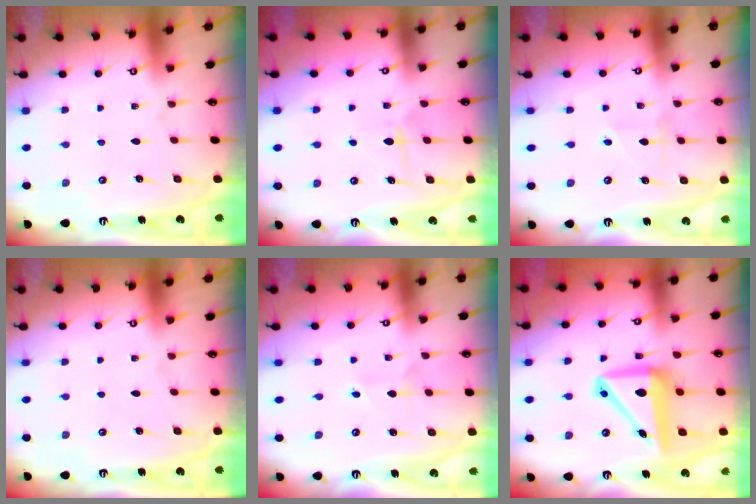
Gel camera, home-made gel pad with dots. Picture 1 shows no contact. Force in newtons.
{"total": 6.5, "press": 6.5, "slide": 0.9}
{"total": 3.8, "press": 3.6, "slide": 1.2}
{"total": 0.0}
{"total": 1.9, "press": 1.9, "slide": 0.1}
{"total": 12.5, "press": 12.2, "slide": 2.7}